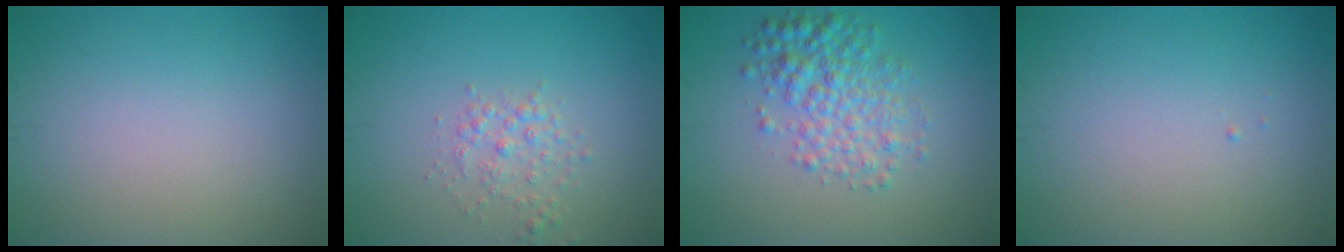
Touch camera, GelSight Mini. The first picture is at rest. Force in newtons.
{"total": 1.9, "press": 1.9, "slide": 0.1}
{"total": 4.2, "press": 4.2, "slide": 0.1}
{"total": 0.0}